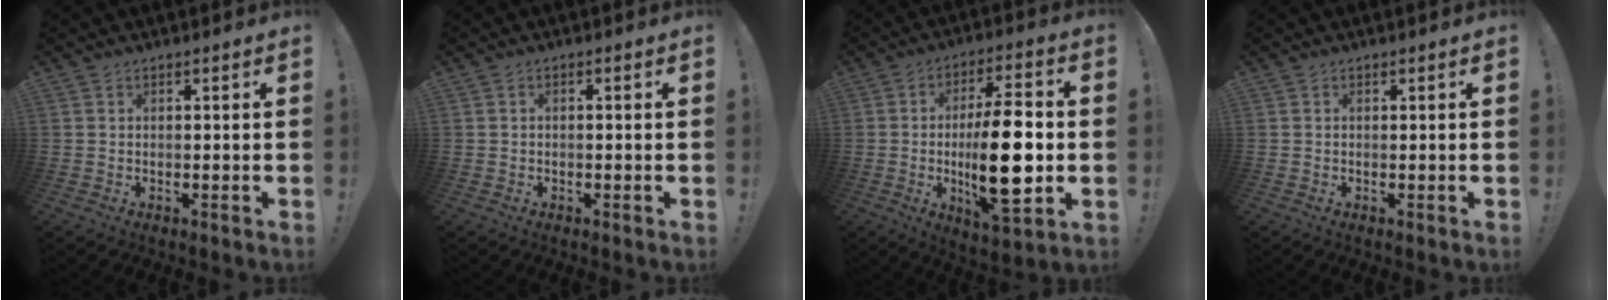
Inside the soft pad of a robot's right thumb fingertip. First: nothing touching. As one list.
[{"total": 0.8, "force": [-0.7, 0.1, 0.4], "torque": [-0.005, 0.001, -0.011]}, {"total": 19.4, "force": [-1.6, 6.6, 18.2], "torque": [-0.310, 0.000, -0.023]}, {"total": 0.0}]